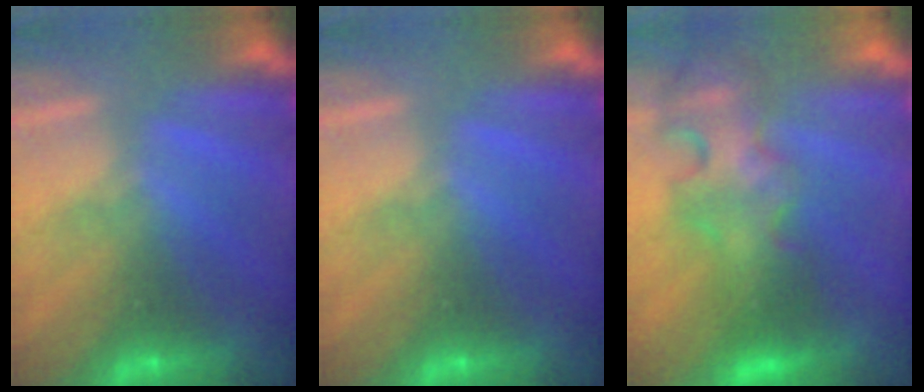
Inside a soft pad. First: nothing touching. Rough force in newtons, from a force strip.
{"total": 0.0}
{"total": 4.7}